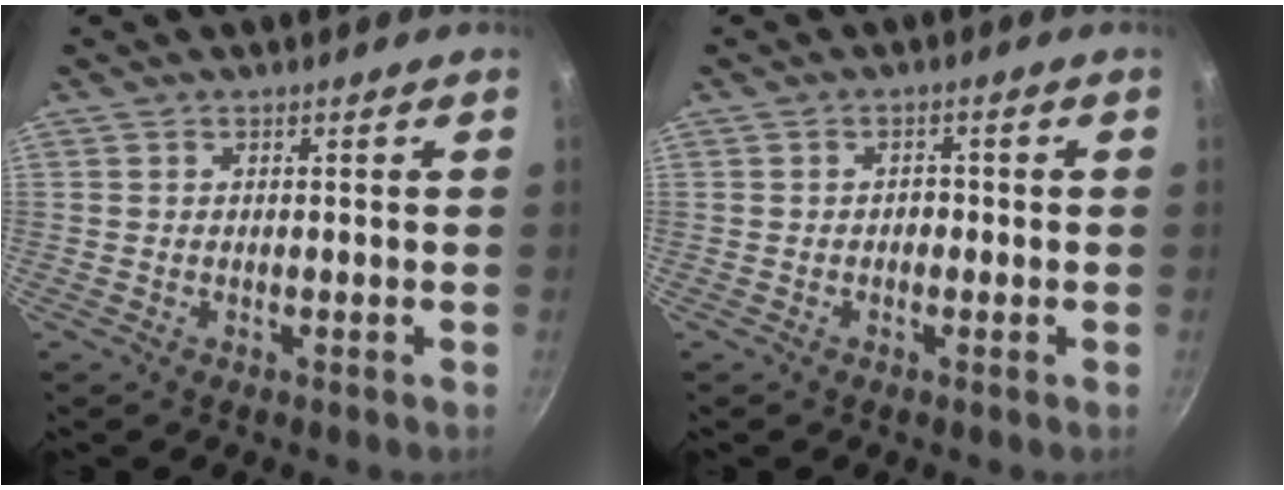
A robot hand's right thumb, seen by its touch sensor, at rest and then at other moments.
{"total": 1.7, "force": [-0.4, 1.3, 1.0], "torque": [-0.007, 0.009, -0.008]}